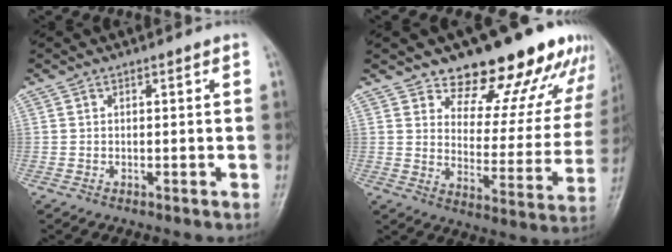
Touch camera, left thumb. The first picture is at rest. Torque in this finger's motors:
{"motor_torque": [1.02, 1.26, 1.51, -1.26, 0.02]}